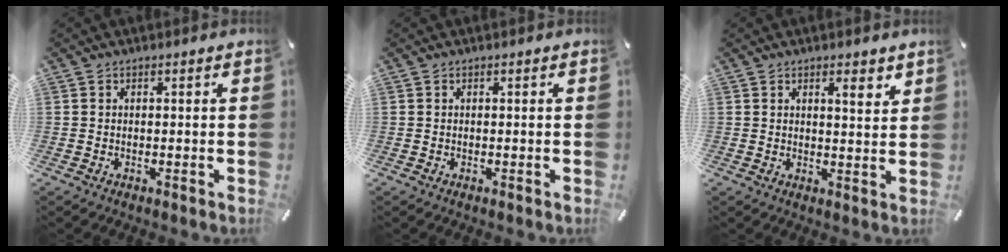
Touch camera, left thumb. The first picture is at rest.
{"total": 0.0}
{"total": 3.6, "force": [2.6, 0.9, 2.3], "torque": [-0.025, -0.018, 0.039]}